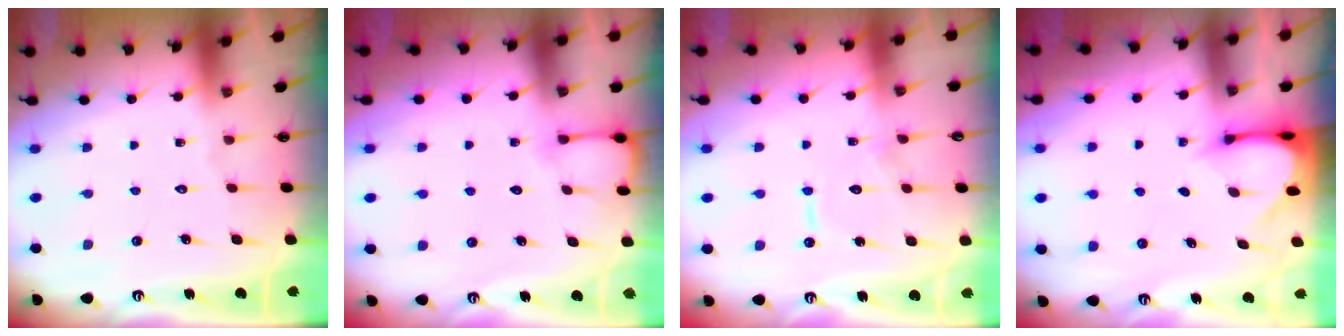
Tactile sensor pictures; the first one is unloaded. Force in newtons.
{"total": 4.5, "press": 4.5, "slide": 0.4}
{"total": 8.8, "press": 8.8, "slide": 0.6}
{"total": 3.0, "press": 3.0, "slide": 0.3}